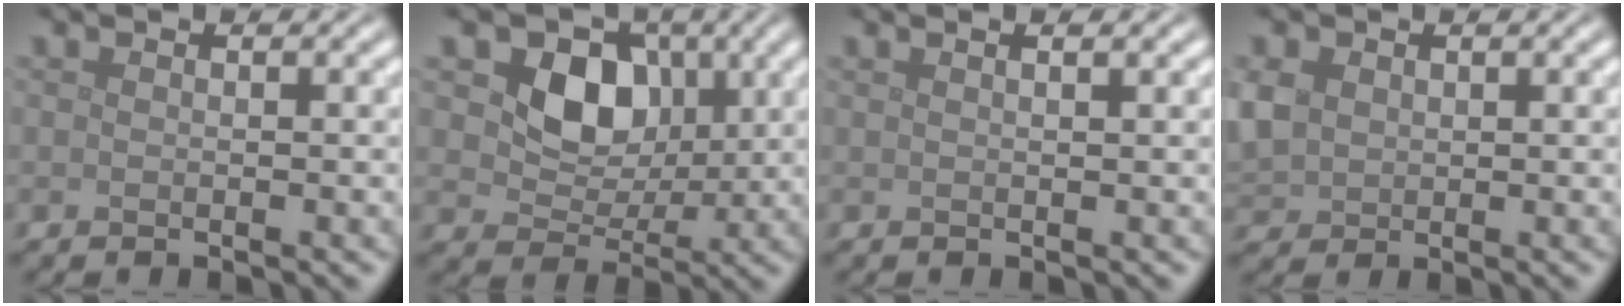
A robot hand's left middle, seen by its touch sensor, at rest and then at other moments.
{"total": 5.6, "force": [1.5, 4.4, 3.2], "torque": [-0.056, -0.008, 0.016]}
{"total": 2.3, "force": [1.3, 1.0, 1.6], "torque": [-0.005, 0.002, -0.007]}
{"total": 3.4, "force": [0.7, 3.0, 1.6], "torque": [-0.062, -0.001, 0.015]}